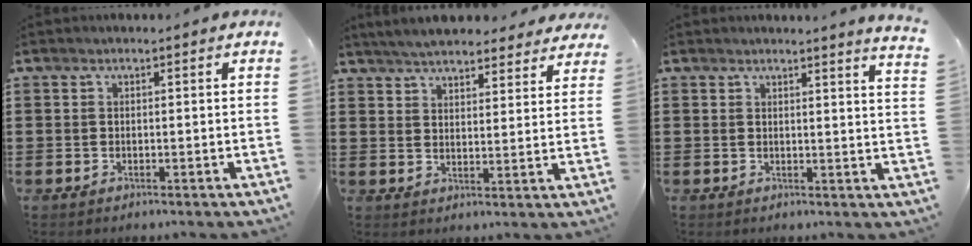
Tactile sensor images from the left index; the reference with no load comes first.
{"total": 5.3, "force": [5.1, 0.6, 1.3], "torque": [-0.044, -0.015, 0.094]}
{"total": 2.5, "force": [2.3, -0.7, 0.6], "torque": [-0.010, -0.015, 0.042]}